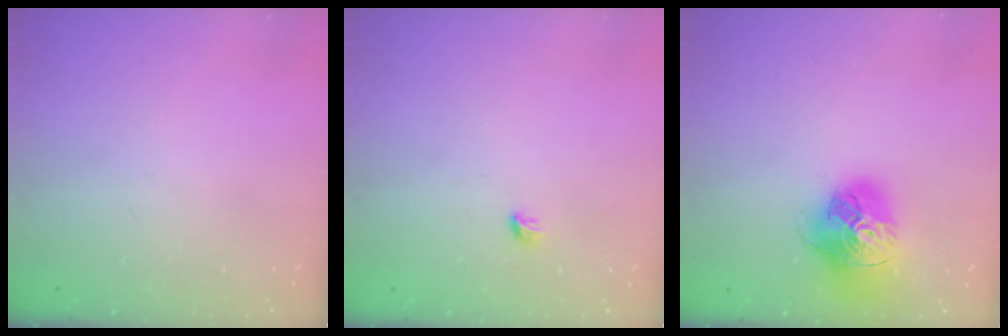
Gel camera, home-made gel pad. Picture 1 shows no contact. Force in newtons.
{"total": 3.6, "press": 3.5, "slide": 1.0}
{"total": 17.5, "press": 17.4, "slide": 1.9}